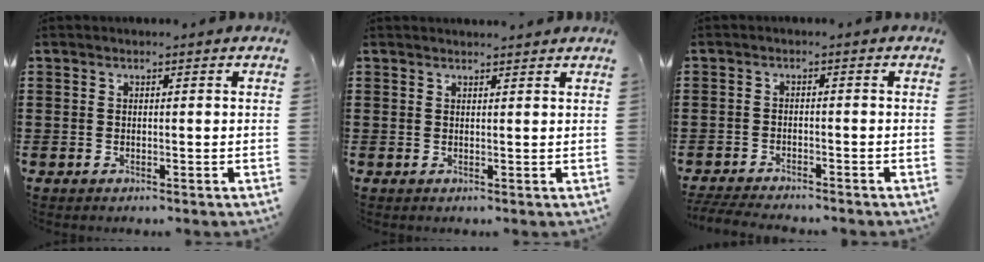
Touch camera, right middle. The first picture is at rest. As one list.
[{"total": 1.2, "force": [1.2, -0.1, 0.2], "torque": [0.003, -0.005, 0.020]}, {"total": 3.2, "force": [-3.1, 0.2, 0.5], "torque": [-0.018, -0.006, -0.067]}]